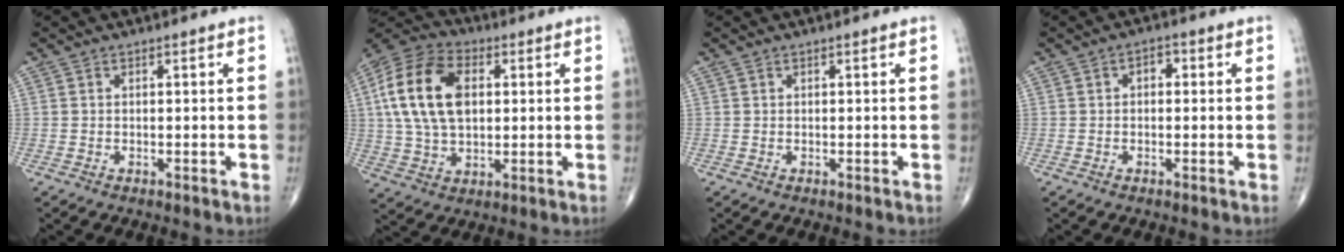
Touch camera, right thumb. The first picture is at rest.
{"total": 17.5, "force": [2.9, 10.8, 13.4], "torque": [-0.257, 0.010, 0.049]}
{"total": 0.0}
{"total": 2.4, "force": [0.4, 1.6, 1.8], "torque": [-0.017, 0.010, 0.001]}